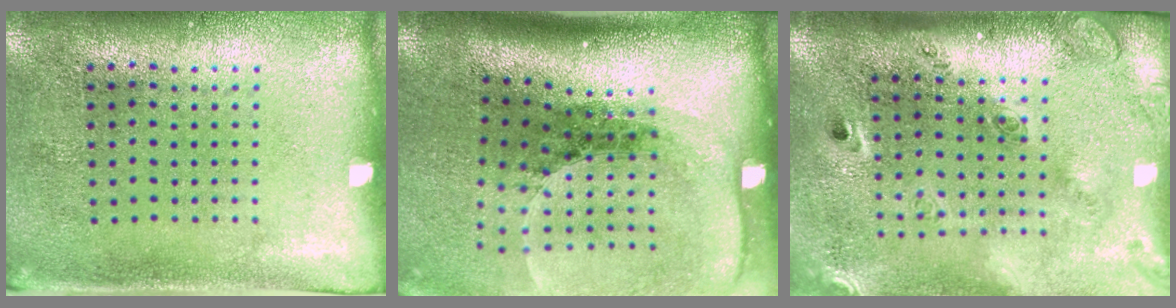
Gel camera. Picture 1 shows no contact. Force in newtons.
{"total": 2.6, "press": 1.8, "slide": 1.8}
{"total": 2.8, "press": 1.9, "slide": 2.0}